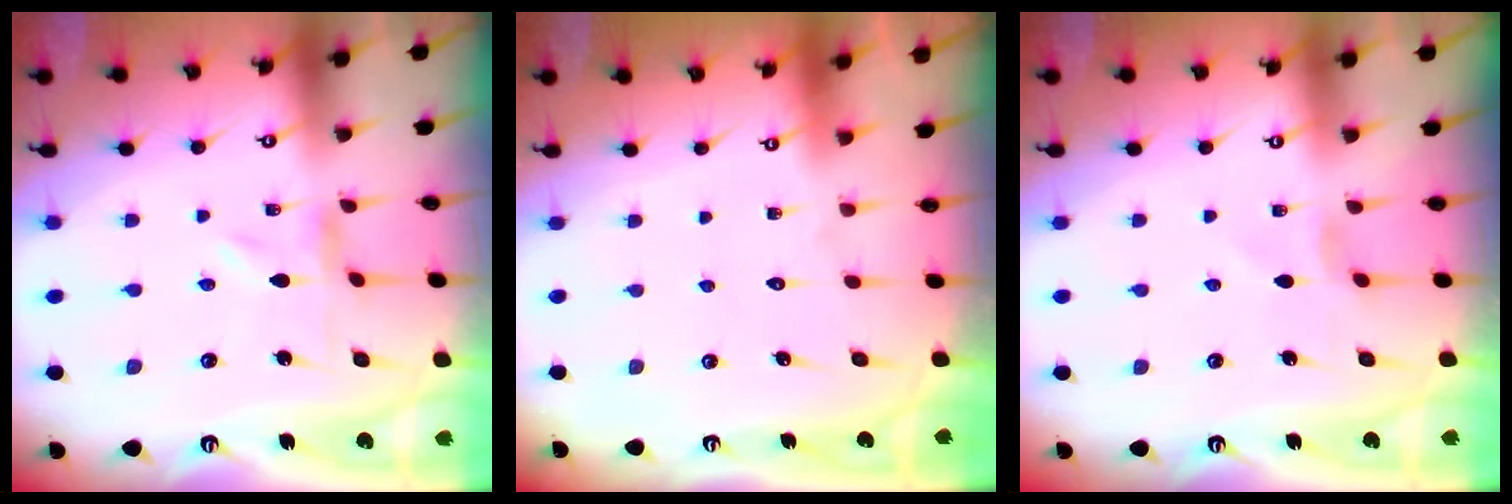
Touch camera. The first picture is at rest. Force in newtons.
{"total": 1.7, "press": 1.6, "slide": 0.1}
{"total": 2.5, "press": 2.5, "slide": 0.5}